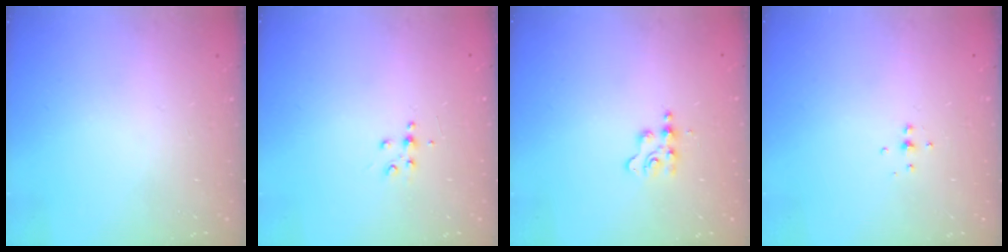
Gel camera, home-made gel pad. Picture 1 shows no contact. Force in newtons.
{"total": 4.3, "press": 4.3, "slide": 0.5}
{"total": 3.8, "press": 3.8, "slide": 0.4}
{"total": 3.6, "press": 3.6, "slide": 0.6}